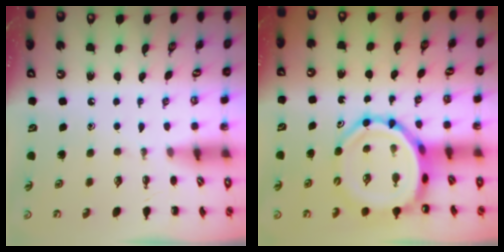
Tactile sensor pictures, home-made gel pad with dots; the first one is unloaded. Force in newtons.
{"total": 12.2, "press": 11.6, "slide": 3.7}